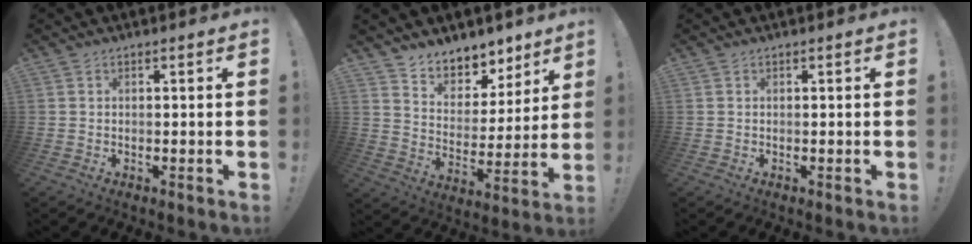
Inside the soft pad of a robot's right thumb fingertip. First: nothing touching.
{"total": 8.5, "force": [7.2, 4.4, 1.0], "torque": [-0.012, -0.076, 0.137]}
{"total": 0.0}